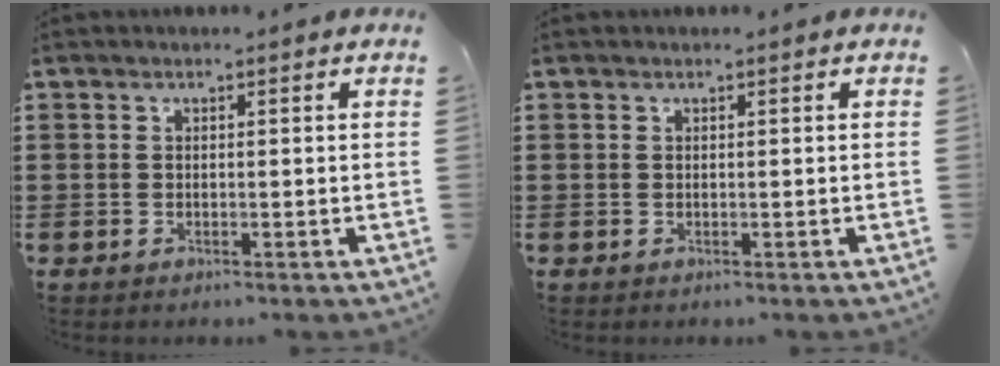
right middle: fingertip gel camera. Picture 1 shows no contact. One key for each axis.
{"total": 0.0}